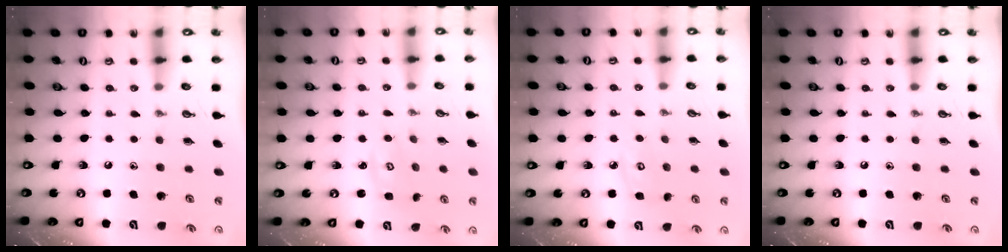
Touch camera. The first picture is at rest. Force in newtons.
{"total": 2.6, "press": 2.5, "slide": 0.3}
{"total": 5.2, "press": 5.2, "slide": 0.4}
{"total": 0.0}